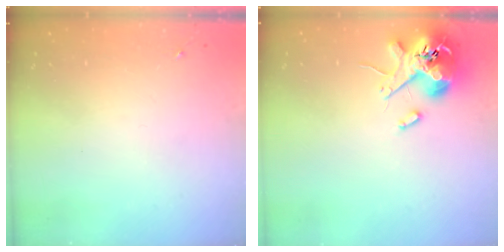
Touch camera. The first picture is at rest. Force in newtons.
{"total": 12.3, "press": 12.2, "slide": 1.9}